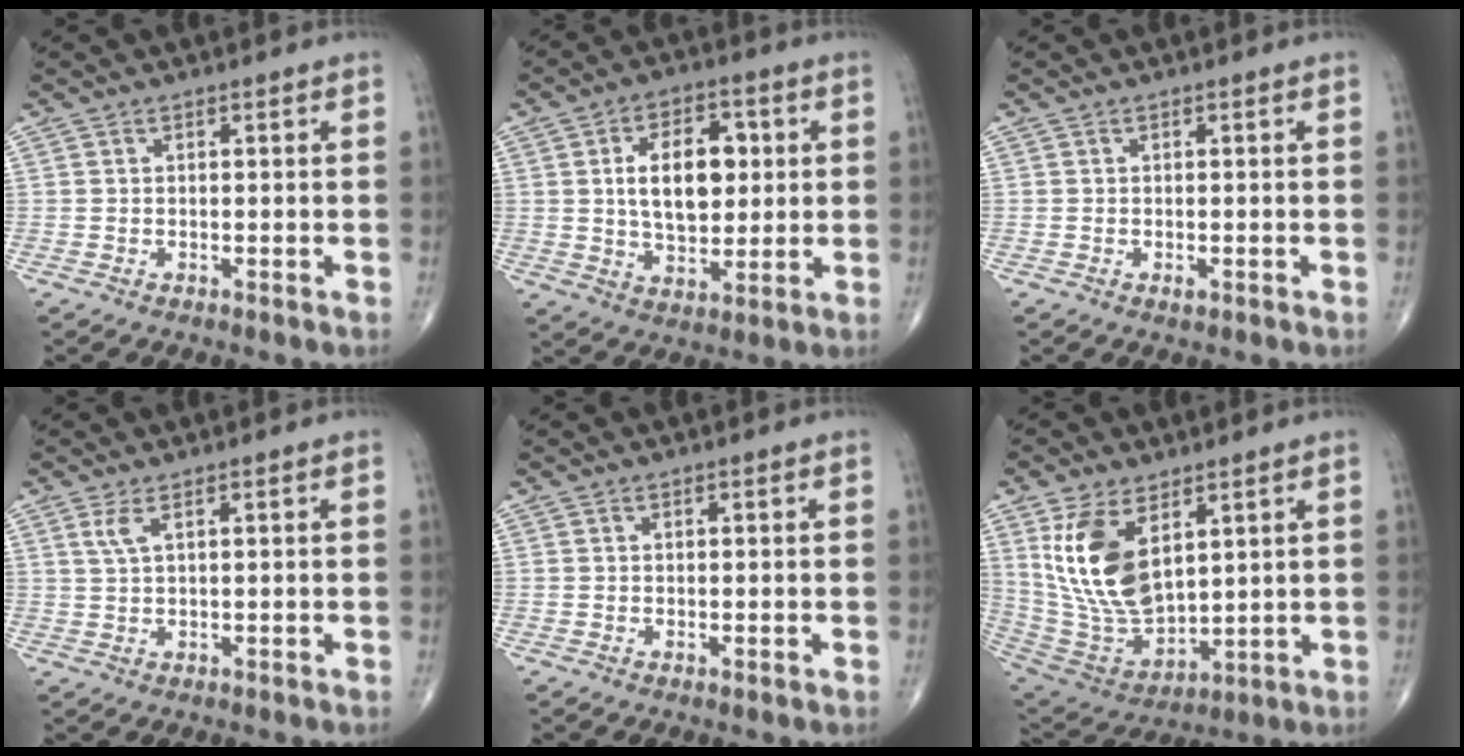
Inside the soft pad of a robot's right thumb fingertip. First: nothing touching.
{"total": 13.0, "force": [2.1, 7.8, 10.2], "torque": [-0.134, 0.000, 0.036]}
{"total": 0.8, "force": [-0.3, 0.4, 0.6], "torque": [-0.009, -0.002, -0.004]}
{"total": 2.3, "force": [1.2, 0.6, 1.9], "torque": [-0.050, 0.001, 0.032]}
{"total": 0.0}
{"total": 16.6, "force": [6.1, 8.8, 12.7], "torque": [-0.229, -0.028, 0.140]}